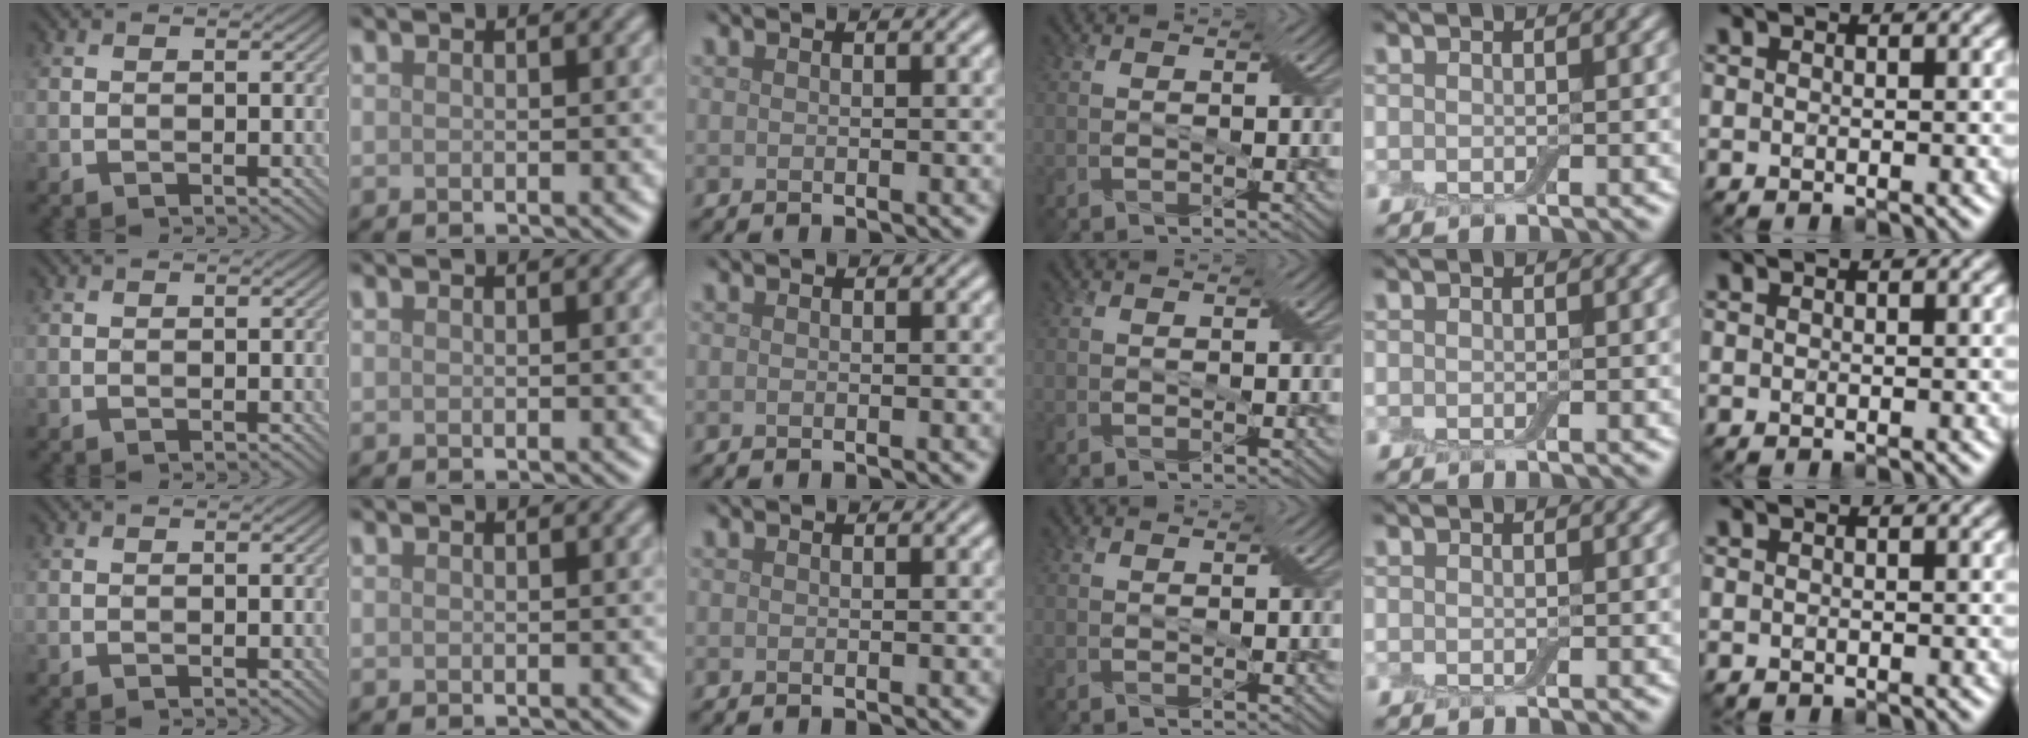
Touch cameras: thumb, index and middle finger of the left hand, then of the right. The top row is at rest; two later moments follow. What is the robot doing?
{"motion": "fold", "object": "apron"}